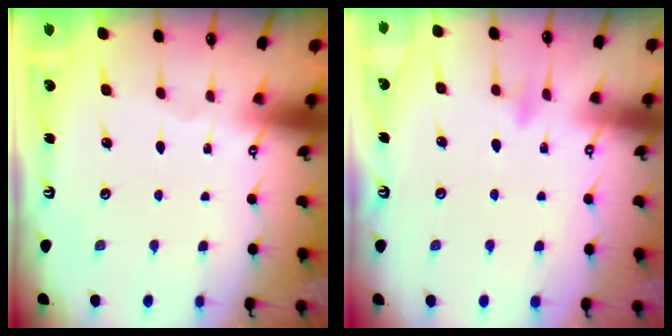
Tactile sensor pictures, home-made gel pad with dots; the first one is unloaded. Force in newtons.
{"total": 5.3, "press": 5.1, "slide": 1.3}